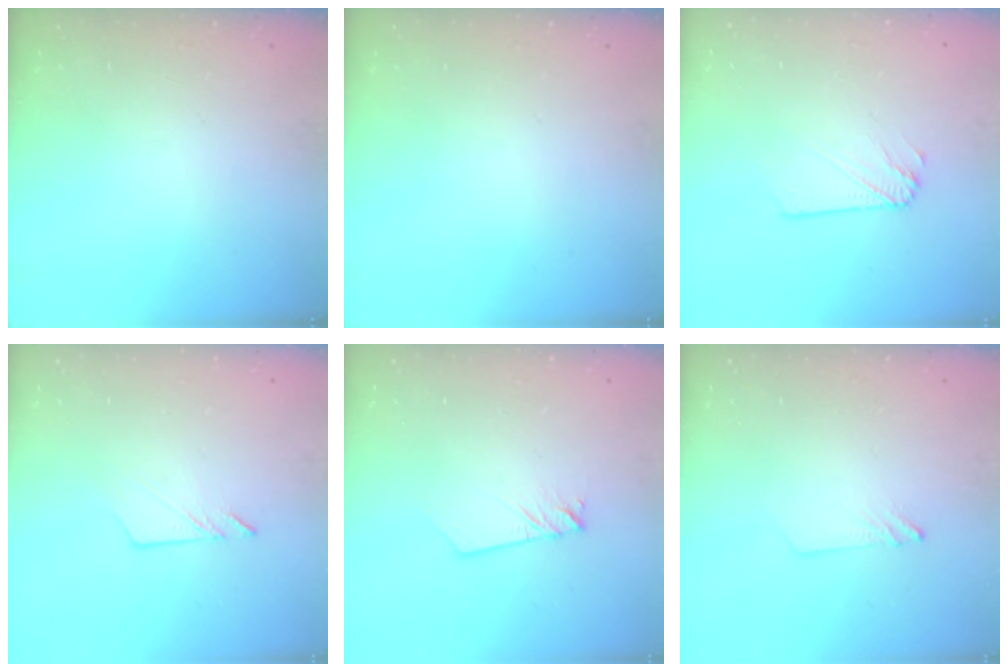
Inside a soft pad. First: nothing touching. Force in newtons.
{"total": 0.0}
{"total": 2.3, "press": 2.3, "slide": 0.2}
{"total": 5.4, "press": 5.4, "slide": 0.4}
{"total": 2.2, "press": 2.1, "slide": 0.3}
{"total": 1.5, "press": 1.5, "slide": 0.1}